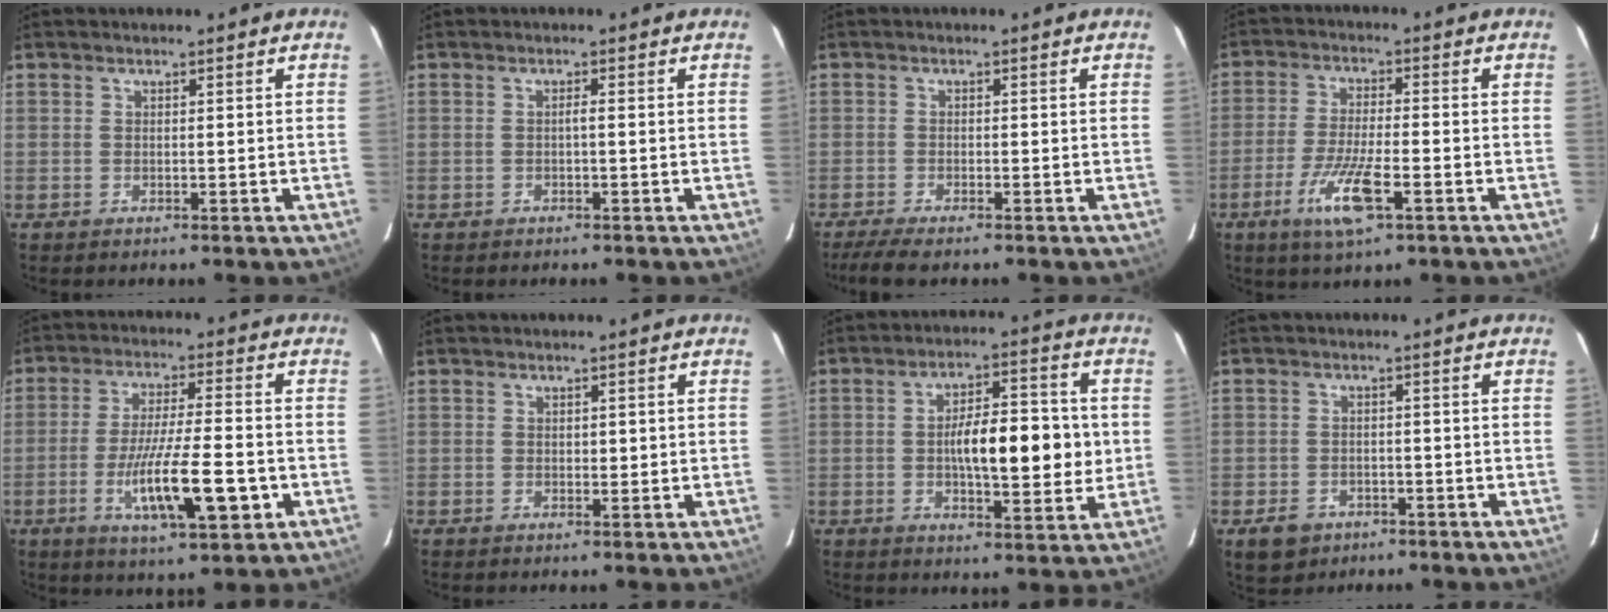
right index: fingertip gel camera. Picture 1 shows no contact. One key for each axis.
{"total": 0.7, "fx": -0.2, "fy": 0.0, "fz": 0.7, "tx": -0.012, "ty": 0.002, "tz": -0.003}
{"total": 4.7, "fx": -3.7, "fy": 0.5, "fz": 2.8, "tx": -0.048, "ty": -0.011, "tz": -0.061}
{"total": 8.5, "fx": -3.9, "fy": 1.1, "fz": 7.5, "tx": -0.148, "ty": -0.017, "tz": -0.069}
{"total": 12.8, "fx": -3.9, "fy": 1.6, "fz": 12.1, "tx": -0.217, "ty": -0.014, "tz": -0.062}
{"total": 0.9, "fx": 0.1, "fy": 0.6, "fz": 0.7, "tx": -0.008, "ty": 0.000, "tz": 0.002}
{"total": 12.0, "fx": 0.0, "fy": 3.8, "fz": 11.4, "tx": -0.180, "ty": 0.015, "tz": -0.001}
{"total": 4.3, "fx": -2.2, "fy": 3.5, "fz": 1.1, "tx": -0.019, "ty": 0.007, "tz": -0.025}